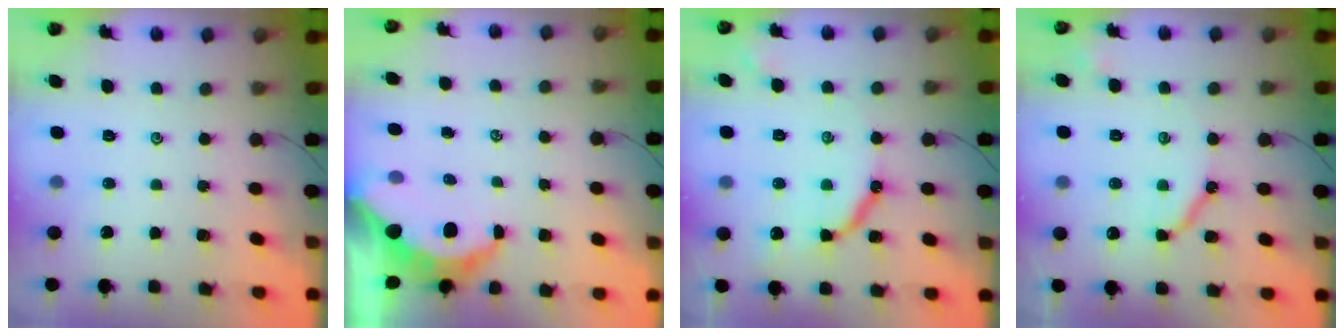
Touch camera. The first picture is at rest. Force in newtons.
{"total": 6.8, "press": 6.8, "slide": 0.8}
{"total": 8.9, "press": 8.9, "slide": 0.7}
{"total": 8.8, "press": 8.8, "slide": 0.9}